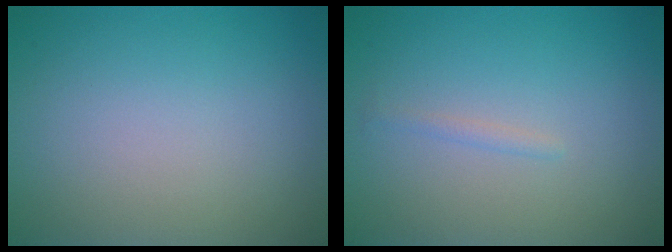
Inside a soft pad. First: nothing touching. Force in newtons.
{"total": 0.6, "press": 0.6, "slide": 0.0}